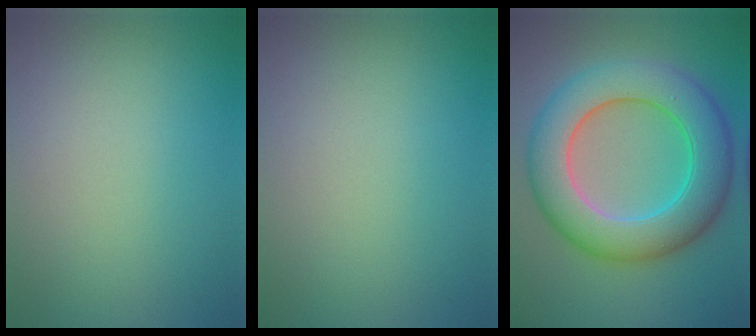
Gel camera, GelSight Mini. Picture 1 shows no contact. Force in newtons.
{"total": 0.0}
{"total": 10.5, "press": 10.5, "slide": 0.3}